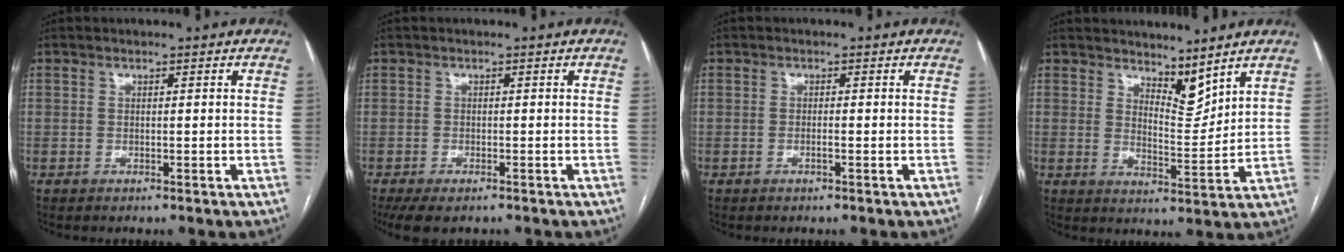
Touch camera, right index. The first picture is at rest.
{"total": 5.1, "force": [-3.7, 2.2, 2.6], "torque": [-0.047, -0.010, -0.058]}
{"total": 0.9, "force": [-0.4, 0.0, 0.8], "torque": [-0.018, 0.000, -0.008]}
{"total": 5.4, "force": [4.7, 1.5, 2.1], "torque": [-0.036, -0.012, 0.086]}